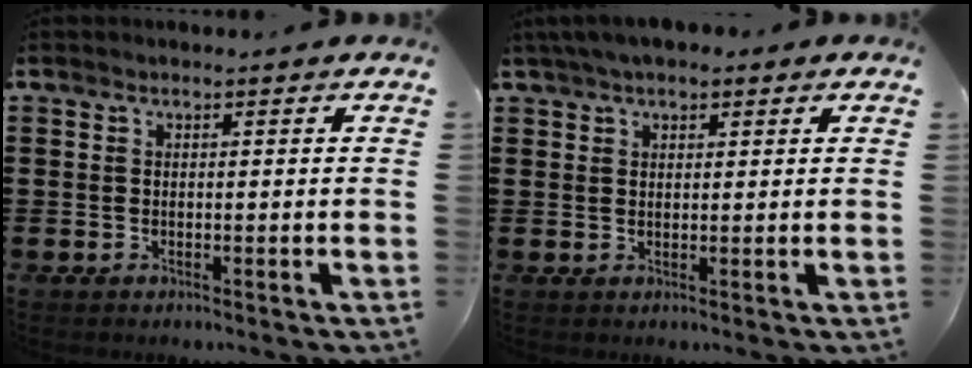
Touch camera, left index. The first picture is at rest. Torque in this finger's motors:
{"motor_torque": [1.11, -1.02, 0.51, 0.21]}